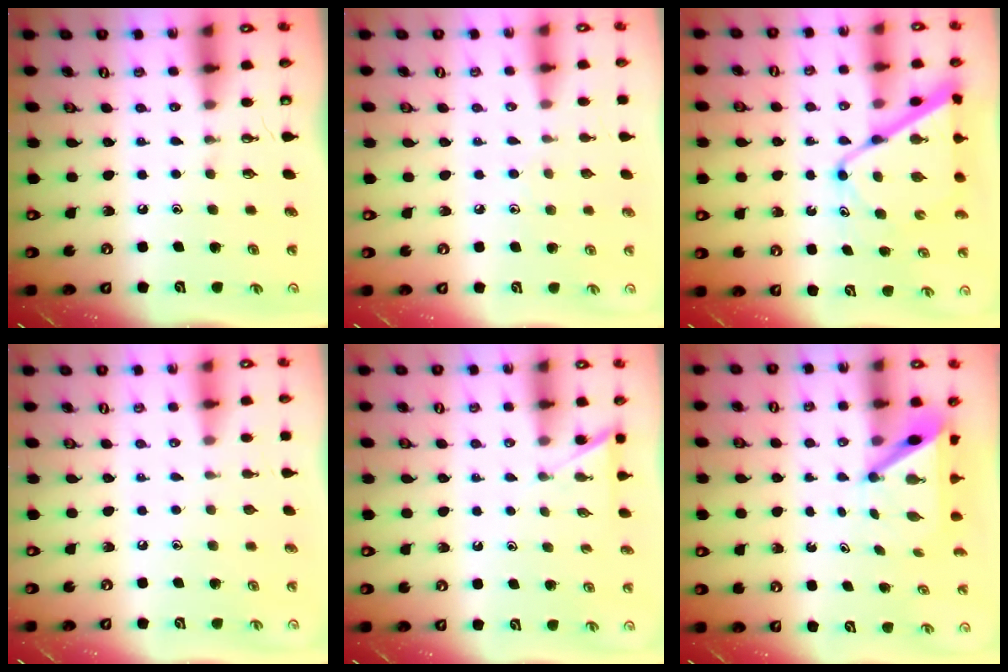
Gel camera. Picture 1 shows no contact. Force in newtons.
{"total": 5.4, "press": 5.3, "slide": 0.7}
{"total": 13.1, "press": 13.1, "slide": 1.3}
{"total": 0.0}
{"total": 3.1, "press": 3.1, "slide": 0.4}
{"total": 5.9, "press": 5.9, "slide": 0.1}